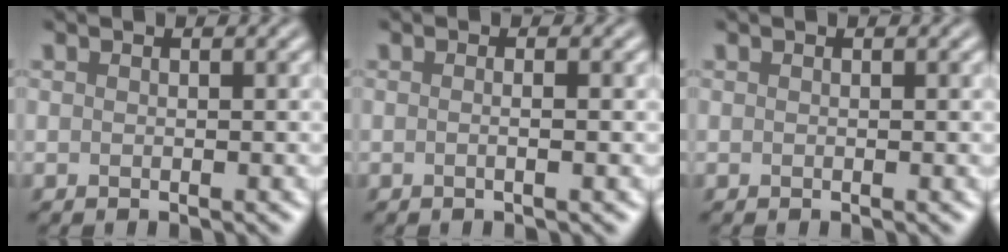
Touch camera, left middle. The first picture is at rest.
{"total": 2.2, "force": [0.3, 1.1, 1.8], "torque": [0.002, -0.002, -0.020]}
{"total": 0.0}